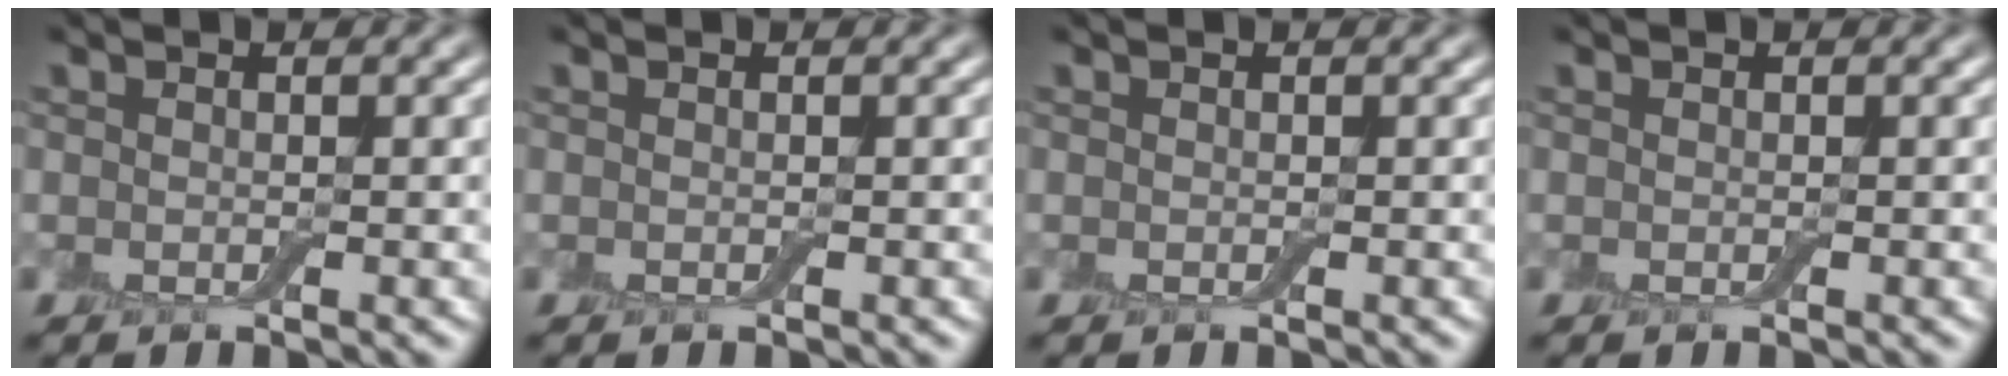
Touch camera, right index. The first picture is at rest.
{"total": 0.0}
{"total": 0.0}
{"total": 0.0}